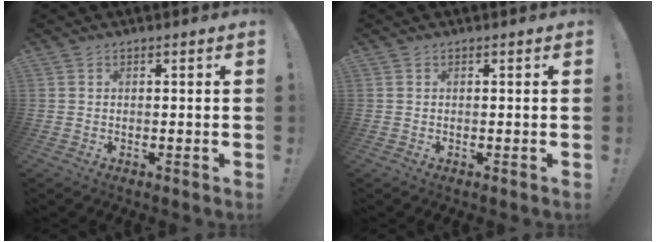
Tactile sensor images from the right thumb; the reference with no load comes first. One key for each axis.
{"total": 0.0}